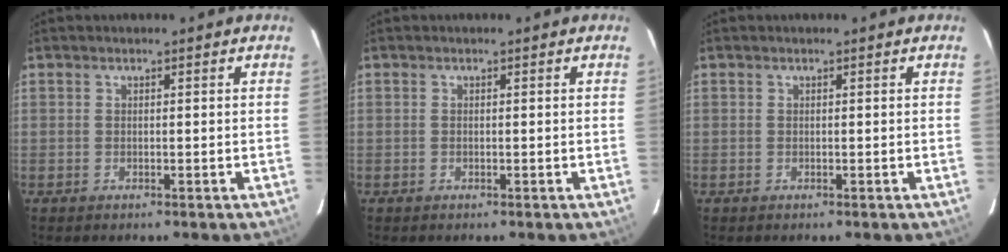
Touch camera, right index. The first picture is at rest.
{"total": 0.0}
{"total": 0.0}